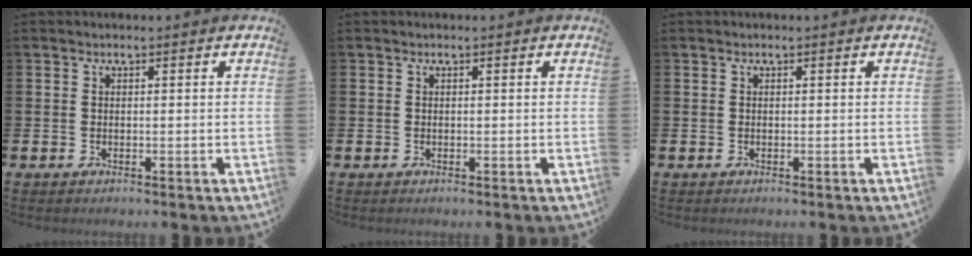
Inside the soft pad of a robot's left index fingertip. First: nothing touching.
{"total": 0.0}
{"total": 0.0}